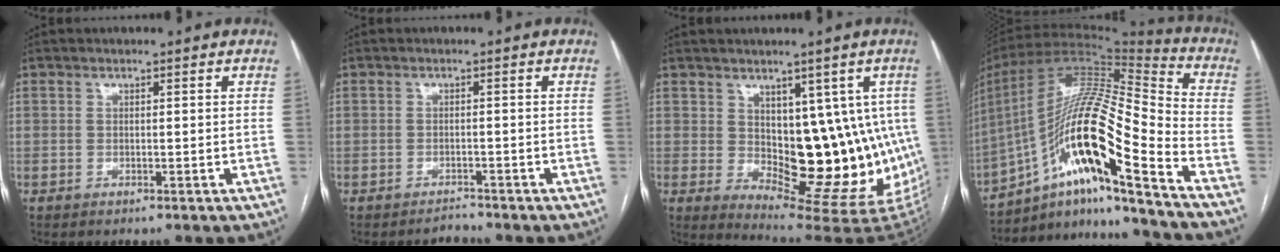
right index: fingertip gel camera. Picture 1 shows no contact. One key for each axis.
{"total": 1.5, "fx": -1.5, "fy": 0.1, "fz": -0.3, "tx": 0.012, "ty": -0.004, "tz": -0.021}
{"total": 14.4, "fx": 0.9, "fy": 7.6, "fz": 12.2, "tx": -0.145, "ty": 0.000, "tz": 0.031}
{"total": 22.0, "fx": -11.4, "fy": 1.7, "fz": 18.8, "tx": -0.354, "ty": 0.006, "tz": -0.201}